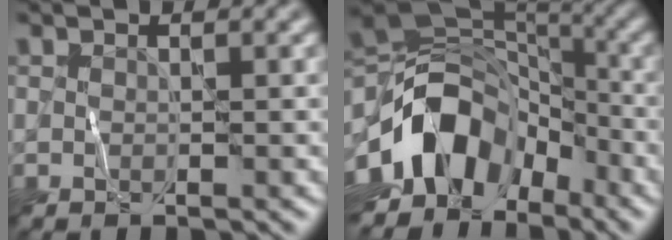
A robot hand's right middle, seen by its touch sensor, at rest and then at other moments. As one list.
[{"total": 11.8, "force": [-5.1, 7.9, 7.1], "torque": [-0.128, 0.010, -0.103]}]